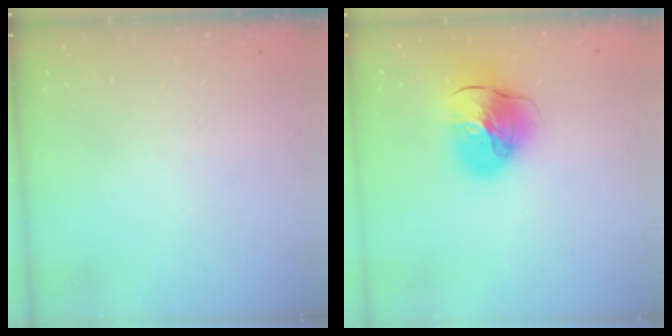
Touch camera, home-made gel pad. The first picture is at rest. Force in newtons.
{"total": 14.1, "press": 14.0, "slide": 2.0}